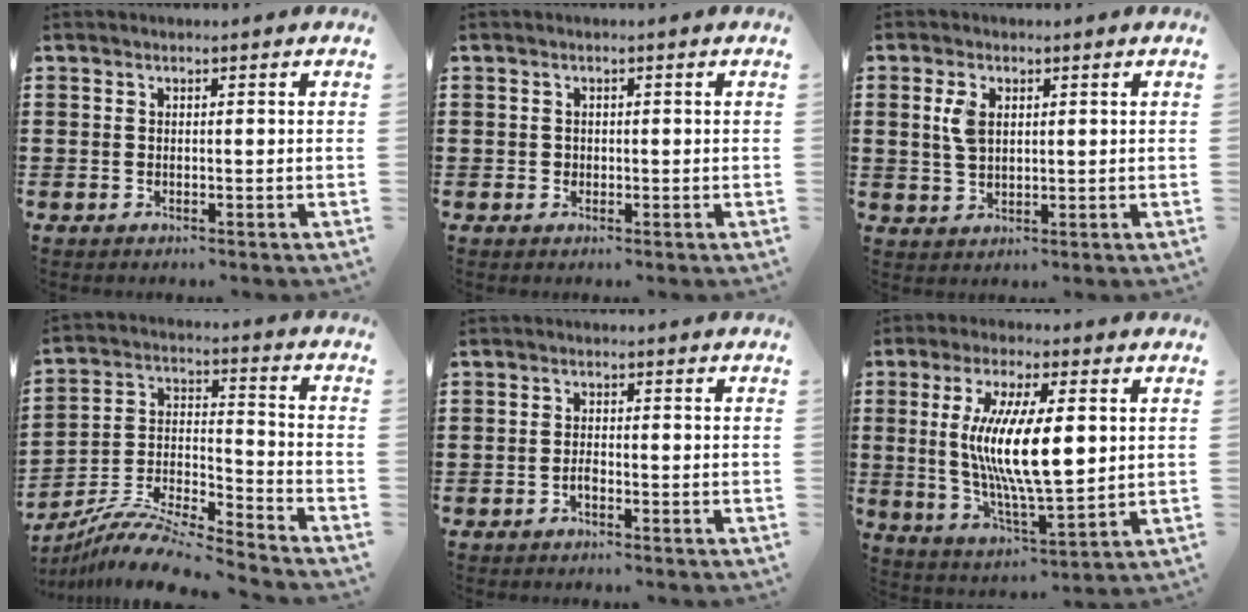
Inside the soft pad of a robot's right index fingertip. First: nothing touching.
{"total": 0.7, "force": [0.0, 0.7, 0.2], "torque": [-0.004, 0.005, 0.000]}
{"total": 3.7, "force": [1.0, 2.1, 2.8], "torque": [-0.063, 0.009, 0.017]}
{"total": 9.5, "force": [-8.8, 0.6, 3.4], "torque": [-0.069, 0.008, -0.180]}
{"total": 1.5, "force": [-0.9, 0.8, 0.8], "torque": [-0.018, -0.001, -0.018]}
{"total": 13.5, "force": [1.9, 4.1, 12.7], "torque": [-0.255, -0.005, 0.027]}